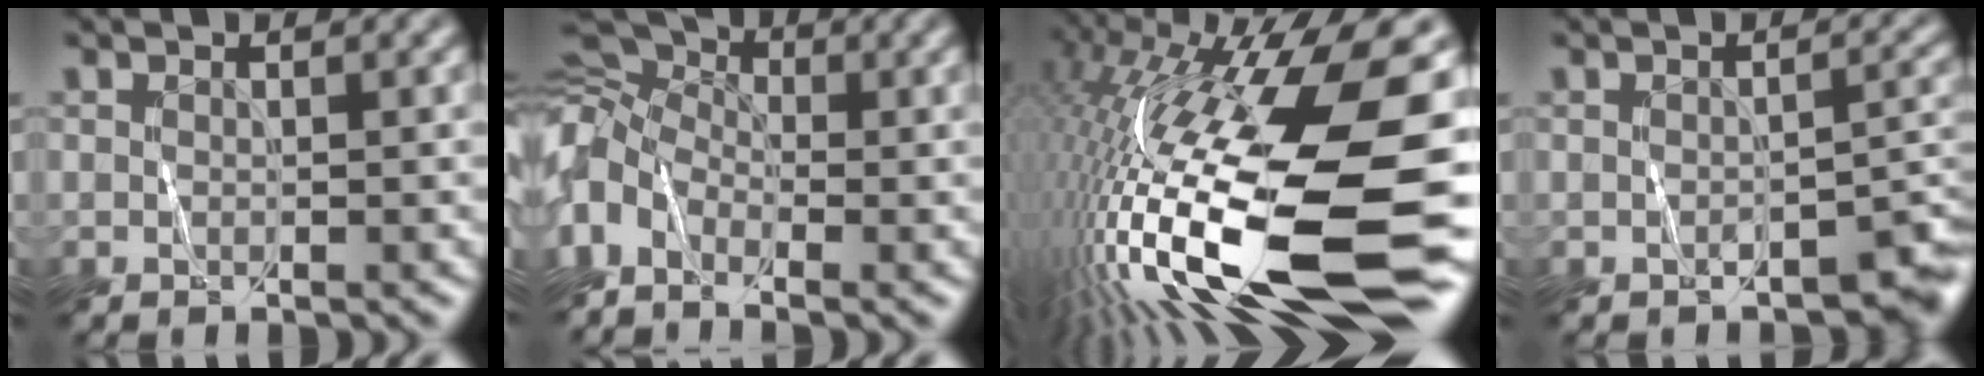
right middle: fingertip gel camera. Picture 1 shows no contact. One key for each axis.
{"total": 8.0, "fx": -2.0, "fy": 5.2, "fz": 5.7, "tx": -0.131, "ty": 0.008, "tz": -0.043}
{"total": 19.9, "fx": -2.7, "fy": 5.9, "fz": 18.8, "tx": -0.364, "ty": -0.009, "tz": -0.051}
{"total": 2.9, "fx": -1.9, "fy": 1.4, "fz": 1.8, "tx": -0.016, "ty": -0.003, "tz": -0.020}